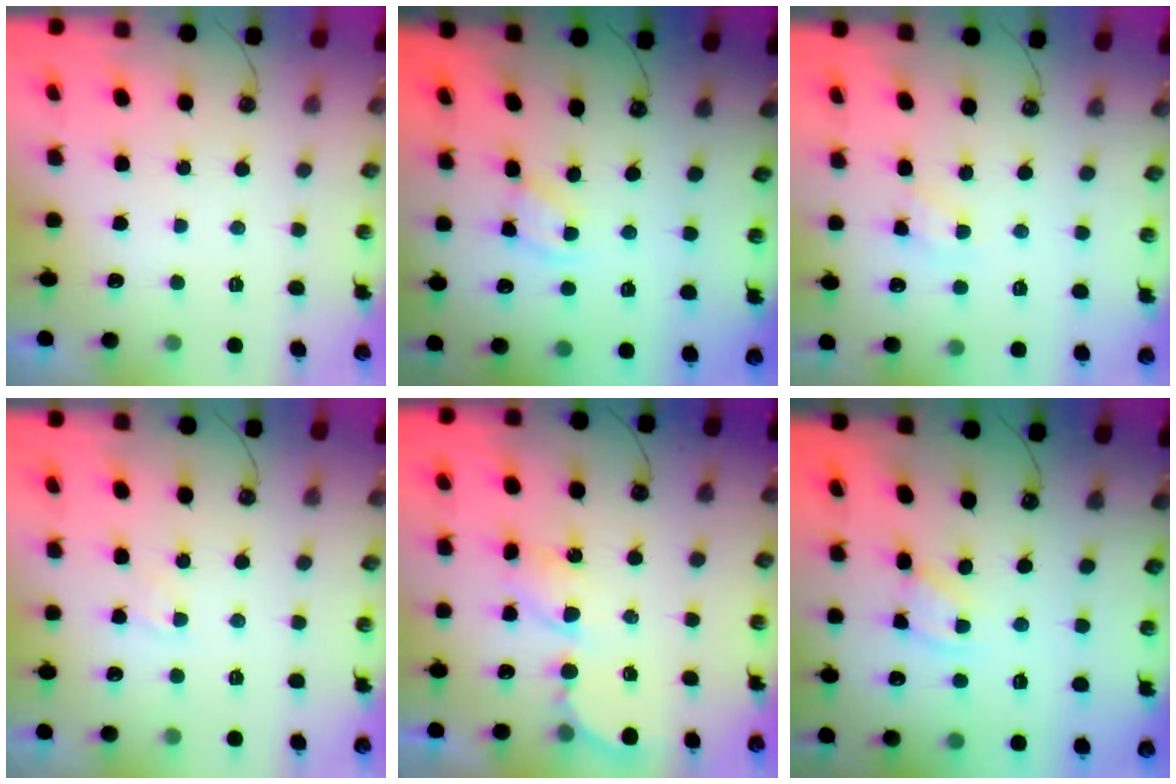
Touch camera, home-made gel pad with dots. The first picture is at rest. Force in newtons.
{"total": 2.1, "press": 2.1, "slide": 0.3}
{"total": 3.1, "press": 3.1, "slide": 0.5}
{"total": 4.2, "press": 4.2, "slide": 0.5}
{"total": 7.0, "press": 7.0, "slide": 0.4}
{"total": 1.8, "press": 1.8, "slide": 0.3}